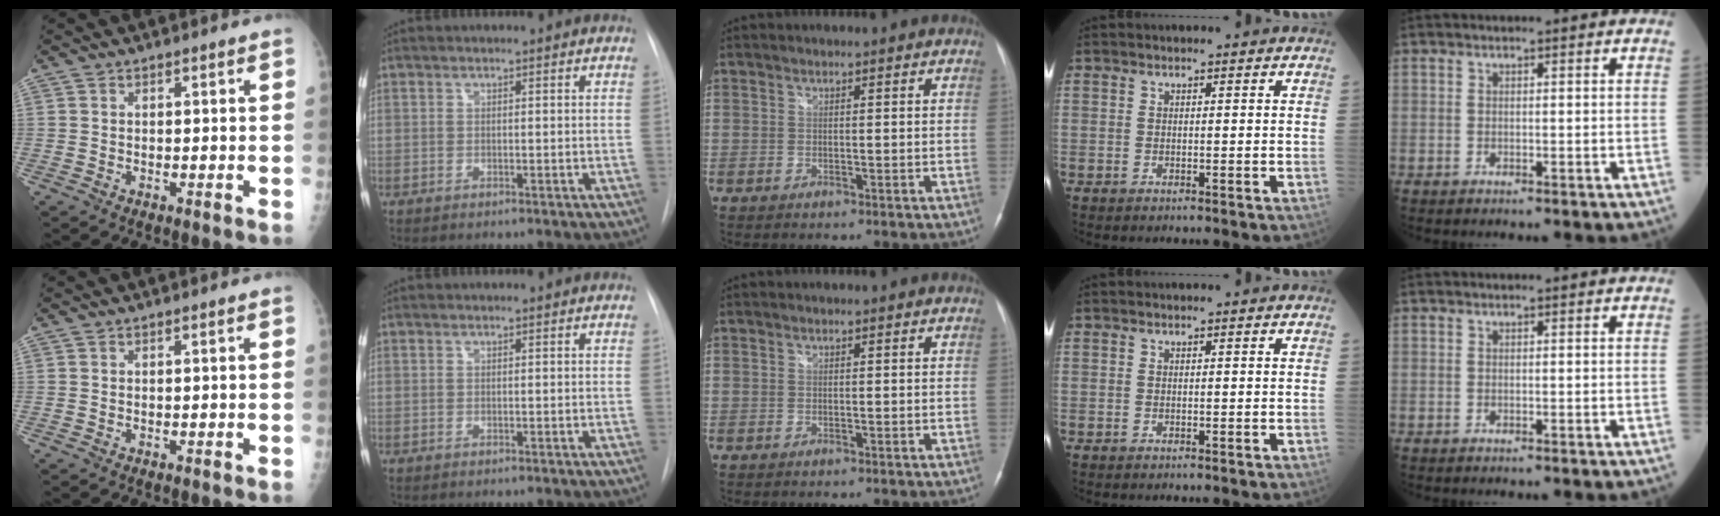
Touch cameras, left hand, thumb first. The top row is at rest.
{}